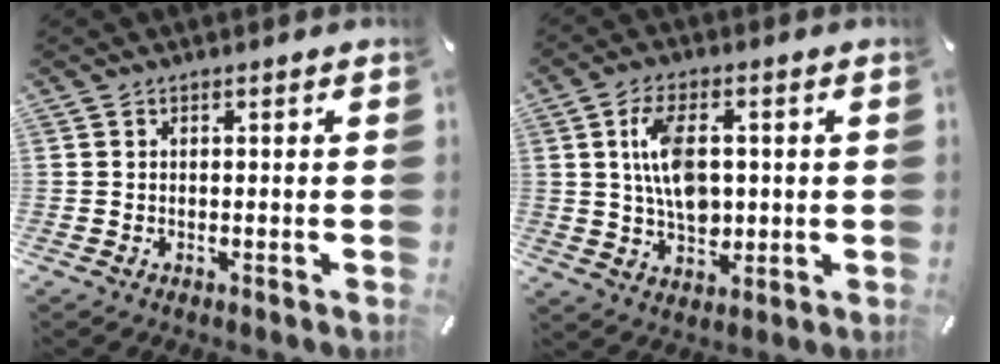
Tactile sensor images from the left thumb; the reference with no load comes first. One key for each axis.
{"total": 10.2, "fx": 1.1, "fy": 6.6, "fz": 7.6, "tx": -0.136, "ty": 0.005, "tz": 0.019}